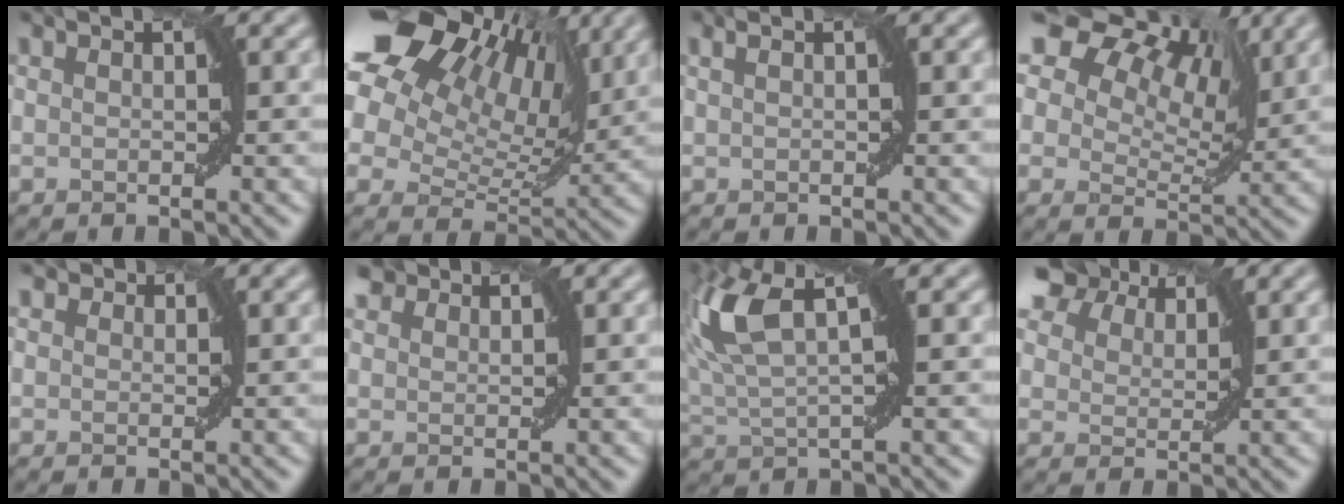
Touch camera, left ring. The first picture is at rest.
{"total": 17.3, "force": [9.3, 10.3, 10.4], "torque": [-0.210, 0.073, 0.148]}
{"total": 1.3, "force": [0.4, 0.3, 1.2], "torque": [-0.016, 0.002, 0.001]}
{"total": 11.6, "force": [6.8, 6.8, 6.4], "torque": [-0.097, 0.033, 0.095]}
{"total": 1.0, "force": [0.8, 0.7, 0.2], "torque": [-0.004, -0.001, 0.008]}
{"total": 1.8, "force": [1.7, 0.7, 0.3], "torque": [-0.006, 0.006, 0.034]}
{"total": 7.8, "force": [2.5, 2.9, 6.8], "torque": [-0.152, 0.016, 0.045]}
{"total": 7.6, "force": [6.1, 3.5, 3.0], "torque": [-0.078, 0.009, 0.106]}